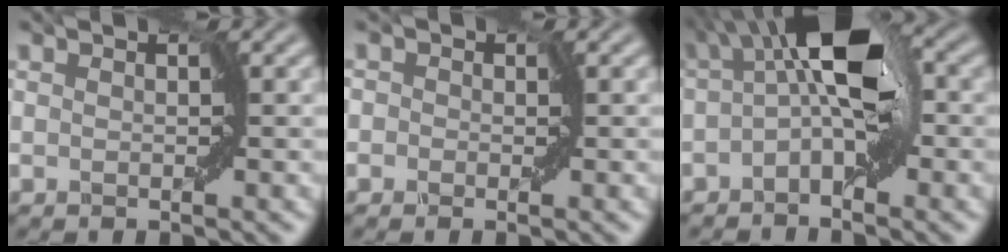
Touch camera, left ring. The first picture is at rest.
{"total": 1.6, "force": [0.1, 1.6, 0.2], "torque": [0.018, 0.012, -0.025]}
{"total": 7.1, "force": [0.1, 2.8, 6.6], "torque": [-0.111, 0.025, -0.017]}